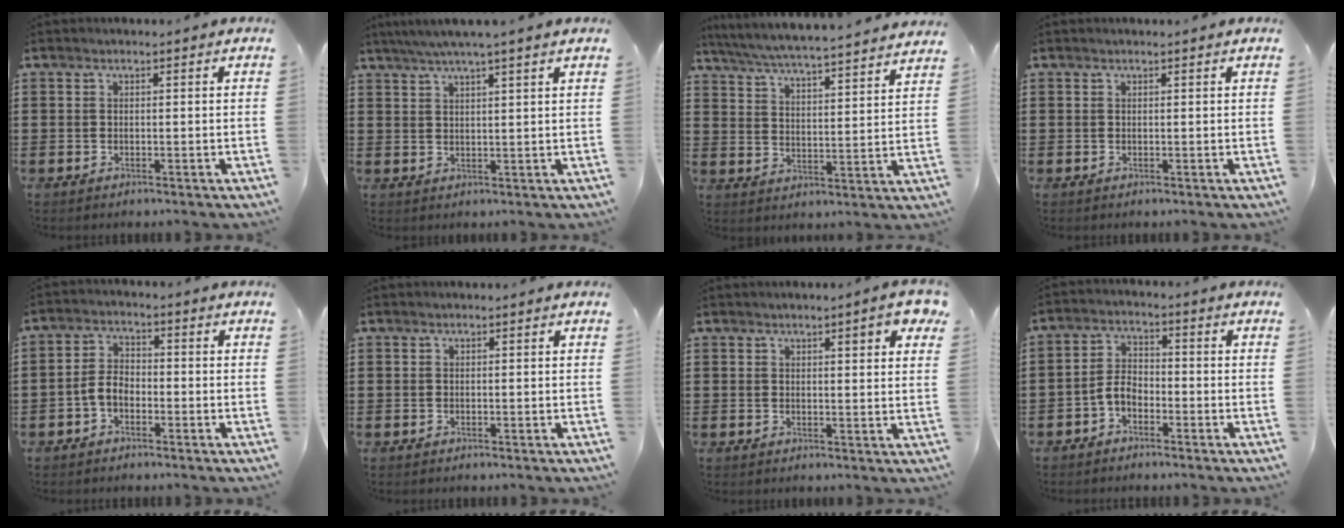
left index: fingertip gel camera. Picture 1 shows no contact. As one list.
[{"total": 3.5, "force": [2.9, -0.6, 1.9], "torque": [-0.045, -0.003, 0.051]}, {"total": 5.4, "force": [5.2, -0.7, 1.4], "torque": [-0.052, -0.042, 0.085]}, {"total": 0.0}, {"total": 3.7, "force": [-1.7, 2.1, 2.5], "torque": [-0.059, 0.007, -0.036]}, {"total": 0.0}, {"total": 4.0, "force": [2.8, 0.3, 2.9], "torque": [-0.047, -0.007, 0.044]}, {"total": 3.7, "force": [-2.3, 2.0, 2.2], "torque": [-0.055, 0.006, -0.050]}]